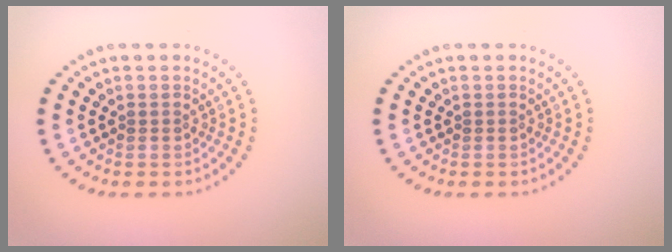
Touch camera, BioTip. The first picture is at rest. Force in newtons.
{"total": 0.0}